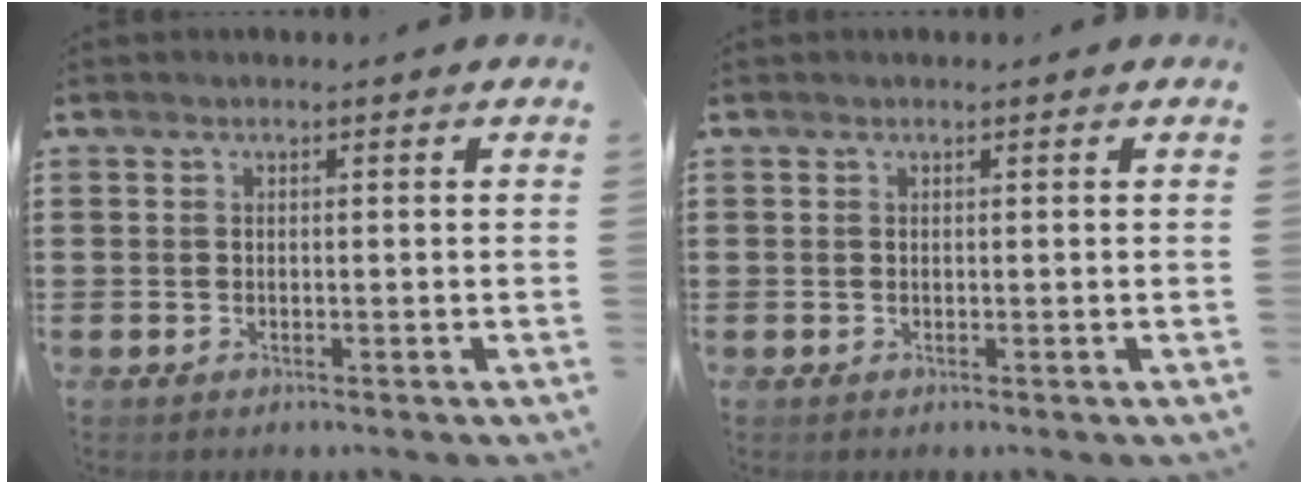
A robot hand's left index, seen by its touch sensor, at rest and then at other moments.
{"total": 0.0}